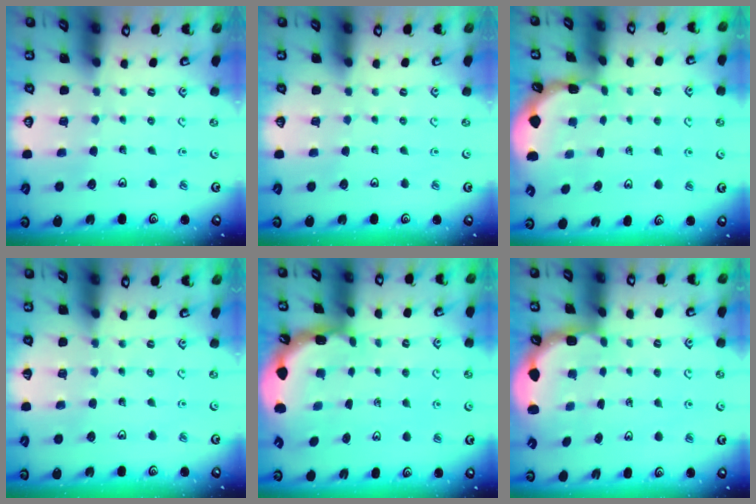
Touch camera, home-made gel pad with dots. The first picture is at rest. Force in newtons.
{"total": 0.0}
{"total": 0.7, "press": 0.7, "slide": 0.3}
{"total": 2.7, "press": 2.7, "slide": 0.4}
{"total": 2.8, "press": 2.8, "slide": 0.2}
{"total": 3.0, "press": 2.0, "slide": 2.2}